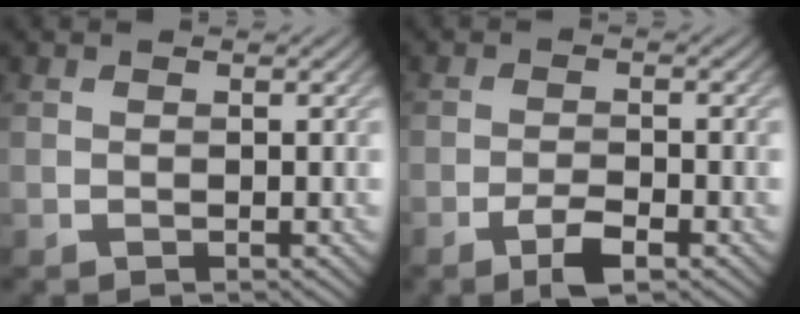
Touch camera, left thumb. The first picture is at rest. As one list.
[{"total": 3.3, "force": [-2.0, 0.8, 2.5], "torque": [-0.052, 0.002, -0.041]}]